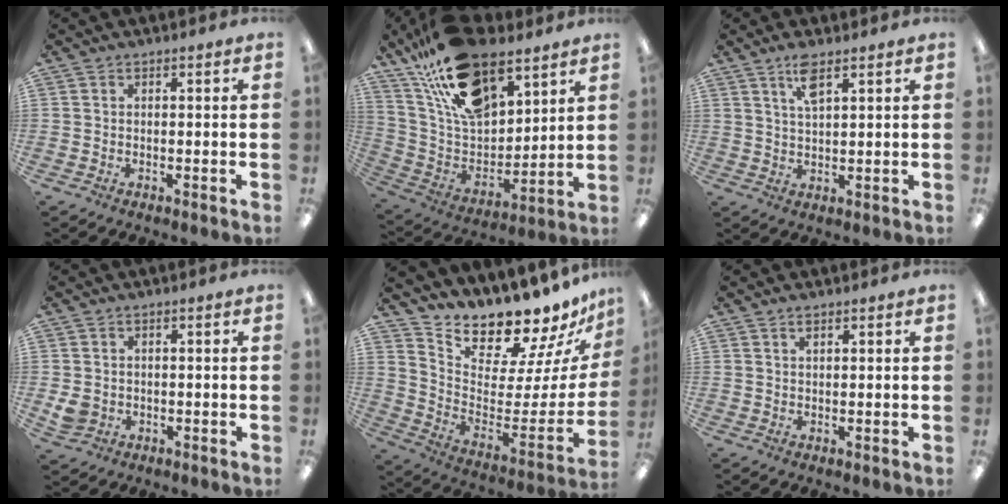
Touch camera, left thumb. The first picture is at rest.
{"total": 23.0, "force": [15.1, 11.5, 13.0], "torque": [-0.240, -0.066, 0.274]}
{"total": 5.4, "force": [3.6, 1.6, 3.8], "torque": [-0.069, -0.006, 0.059]}
{"total": 3.2, "force": [0.0, 2.9, 1.4], "torque": [-0.017, 0.002, 0.001]}
{"total": 14.3, "force": [14.0, 2.3, 1.6], "torque": [-0.029, -0.154, 0.235]}
{"total": 1.5, "force": [1.1, 0.6, 0.9], "torque": [-0.022, 0.001, 0.019]}